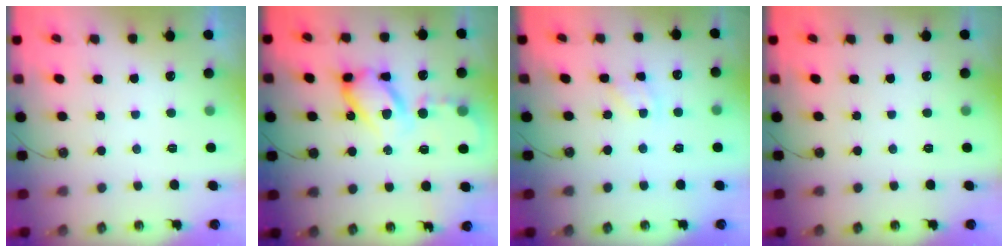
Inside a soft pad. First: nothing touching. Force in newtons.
{"total": 14.9, "press": 14.8, "slide": 1.4}
{"total": 2.6, "press": 2.6, "slide": 0.4}
{"total": 0.0}